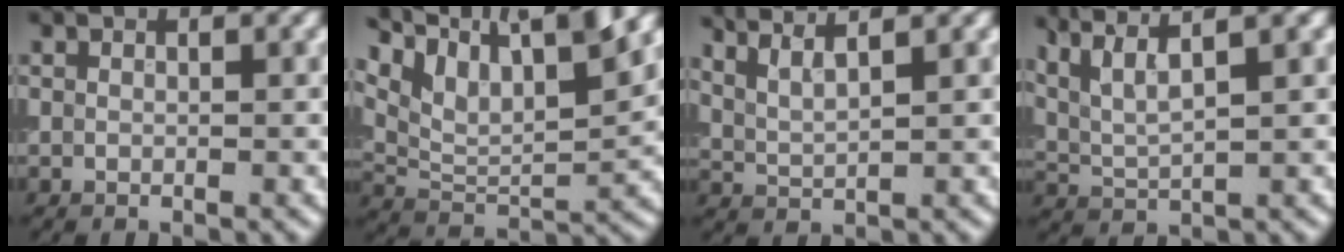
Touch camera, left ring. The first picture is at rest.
{"total": 10.1, "force": [7.0, 3.2, 6.6], "torque": [-0.126, 0.009, 0.130]}
{"total": 4.4, "force": [3.4, 1.2, 2.5], "torque": [-0.032, 0.020, 0.042]}
{"total": 6.6, "force": [4.4, 1.5, 4.7], "torque": [-0.087, 0.021, 0.065]}